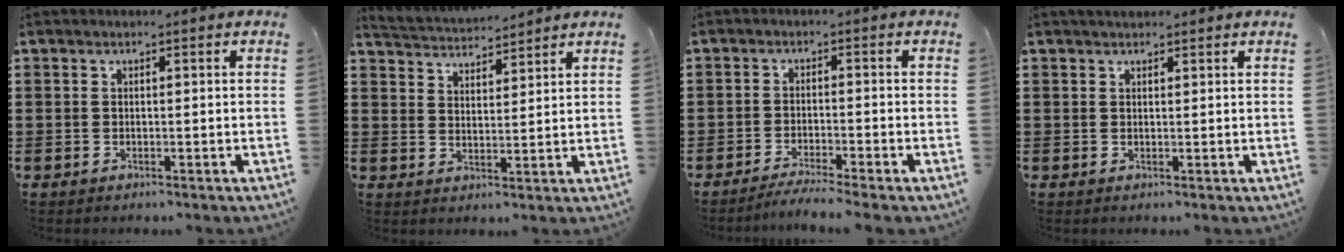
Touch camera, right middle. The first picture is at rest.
{"total": 3.5, "force": [3.4, 0.3, -0.2], "torque": [-0.014, -0.021, 0.060]}
{"total": 2.5, "force": [-2.3, -0.5, 1.0], "torque": [-0.018, 0.000, -0.045]}
{"total": 1.1, "force": [1.1, 0.4, 0.1], "torque": [-0.005, 0.004, 0.020]}